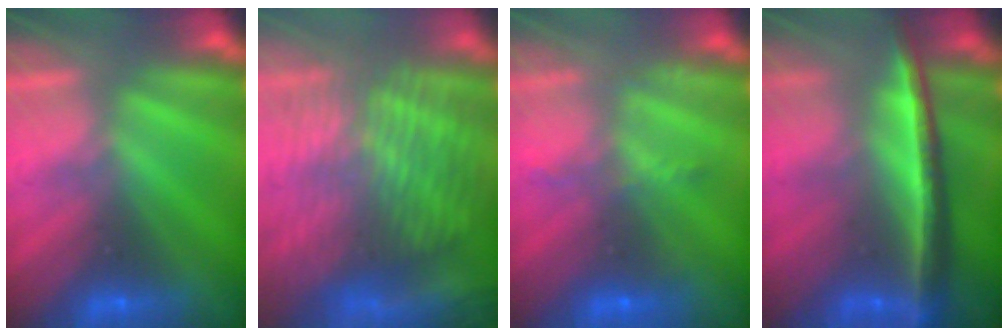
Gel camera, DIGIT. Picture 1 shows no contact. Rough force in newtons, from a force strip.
{"total": 8.9}
{"total": 2.3}
{"total": 9.2}